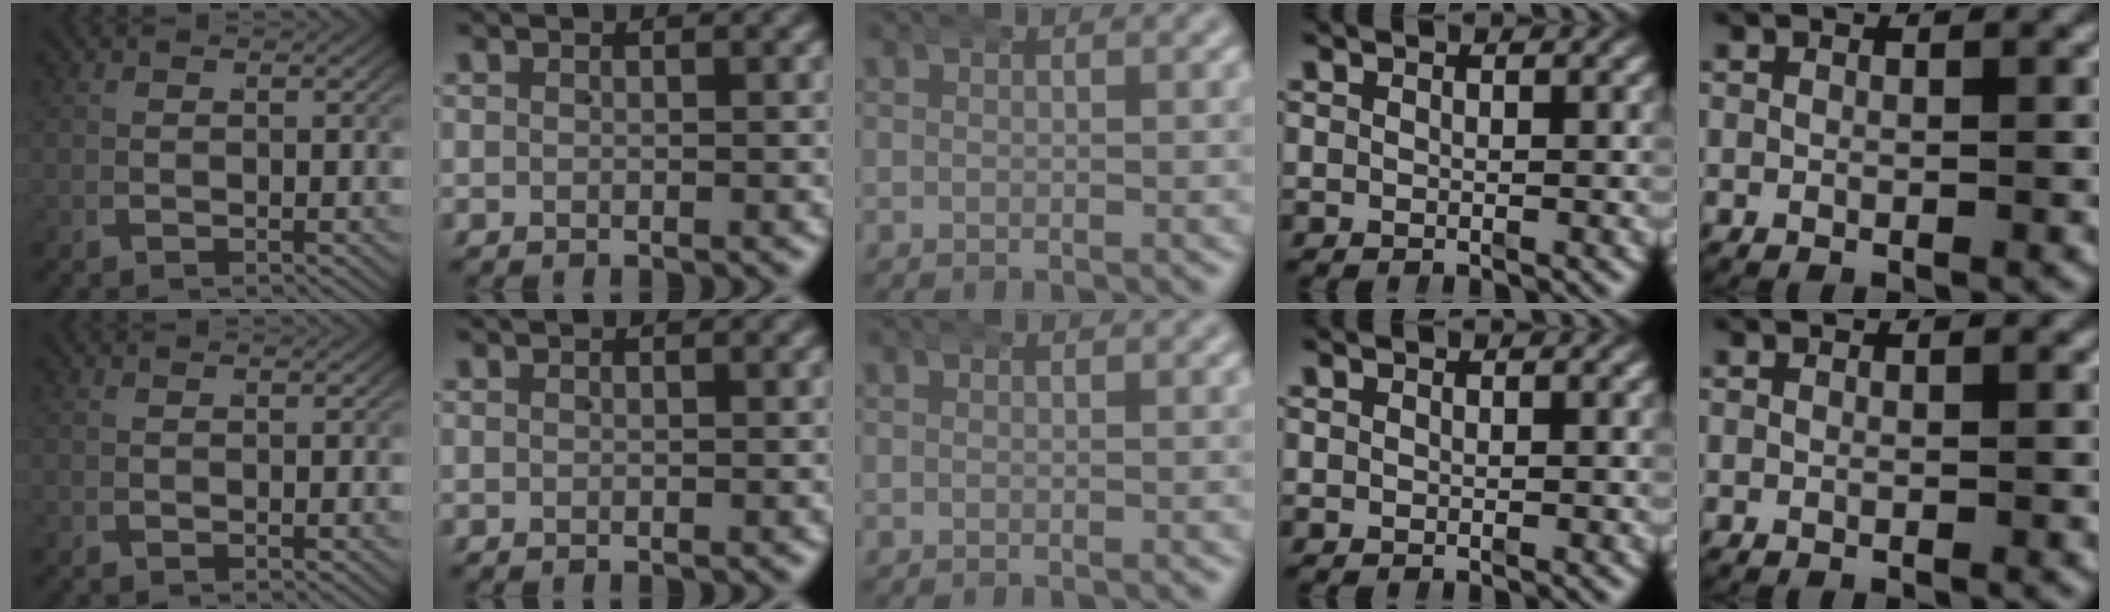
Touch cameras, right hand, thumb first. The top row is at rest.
{}